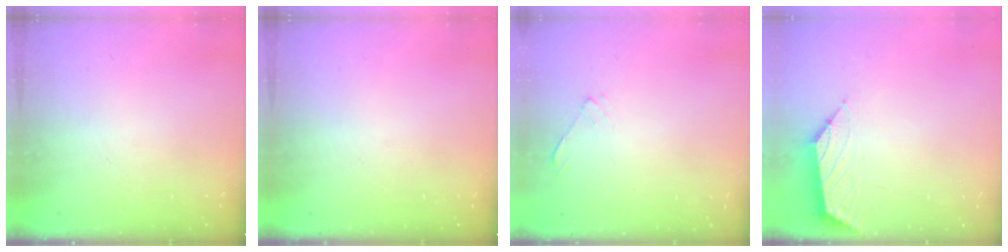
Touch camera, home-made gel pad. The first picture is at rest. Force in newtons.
{"total": 0.0}
{"total": 0.6, "press": 0.5, "slide": 0.2}
{"total": 0.7, "press": 0.5, "slide": 0.5}